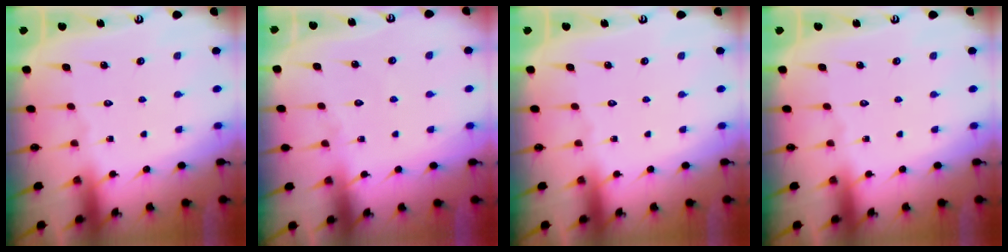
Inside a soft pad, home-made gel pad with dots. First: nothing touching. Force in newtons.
{"total": 3.2, "press": 3.2, "slide": 0.3}
{"total": 0.0}
{"total": 0.0}